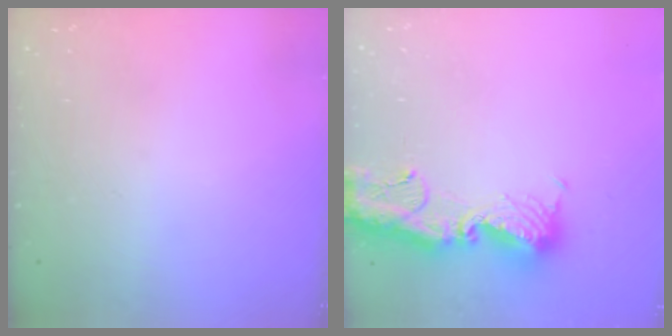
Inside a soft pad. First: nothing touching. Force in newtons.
{"total": 15.0, "press": 14.9, "slide": 1.8}